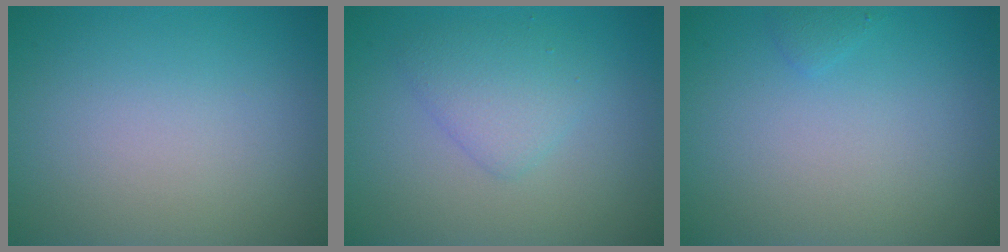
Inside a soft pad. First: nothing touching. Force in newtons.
{"total": 2.6, "press": 2.6, "slide": 0.1}
{"total": 0.6, "press": 0.6, "slide": 0.1}